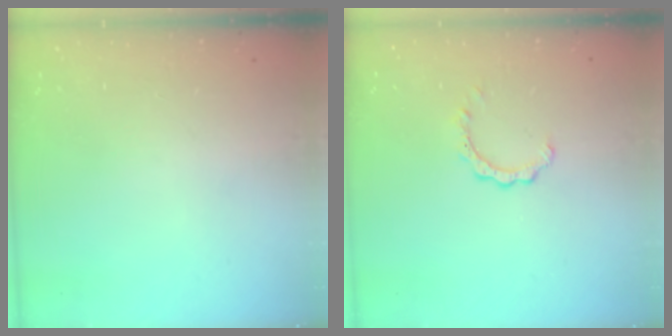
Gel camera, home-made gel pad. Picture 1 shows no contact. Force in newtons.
{"total": 2.3, "press": 2.3, "slide": 0.3}